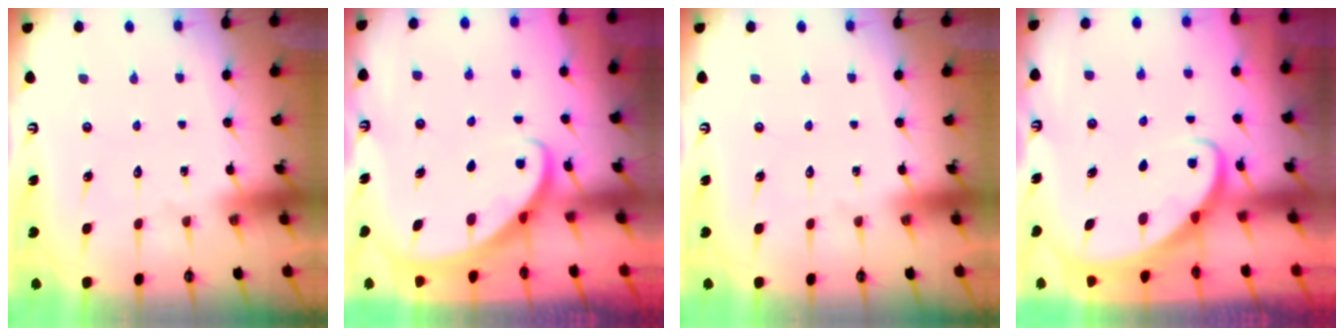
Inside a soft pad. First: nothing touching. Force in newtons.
{"total": 2.7, "press": 2.7, "slide": 0.2}
{"total": 0.0}
{"total": 2.5, "press": 2.5, "slide": 0.2}